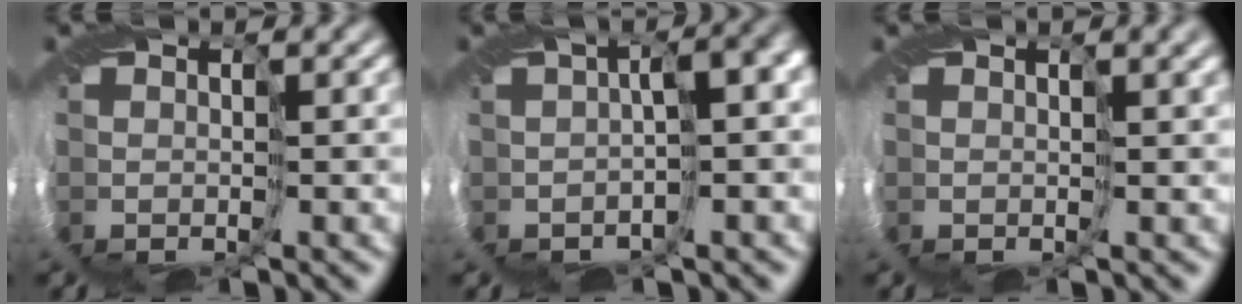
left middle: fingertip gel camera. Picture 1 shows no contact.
{"total": 4.8, "force": [-1.3, 1.6, 4.4], "torque": [-0.049, 0.009, -0.013]}
{"total": 1.8, "force": [1.0, 0.4, 1.4], "torque": [-0.022, 0.005, 0.017]}